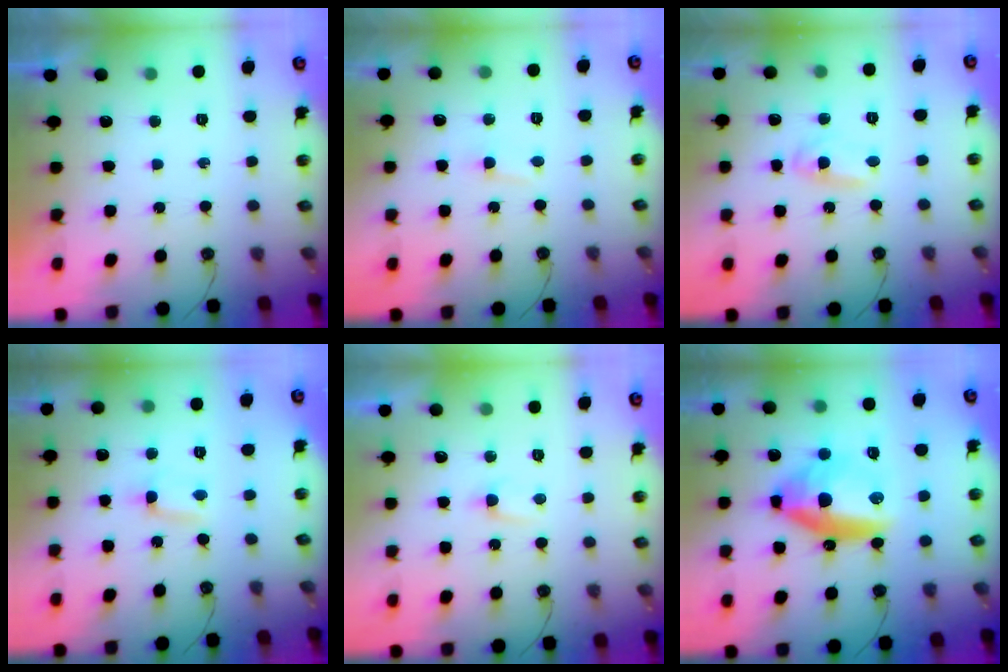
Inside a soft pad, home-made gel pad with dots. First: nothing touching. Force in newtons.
{"total": 6.6, "press": 1.0, "slide": 6.6}
{"total": 2.7, "press": 2.7, "slide": 0.2}
{"total": 0.6, "press": 0.3, "slide": 0.5}
{"total": 2.7, "press": 2.7, "slide": 0.4}
{"total": 12.6, "press": 12.4, "slide": 2.4}